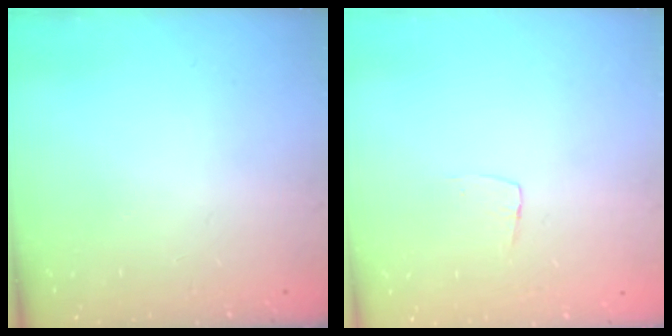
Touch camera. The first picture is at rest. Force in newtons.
{"total": 3.3, "press": 3.3, "slide": 0.2}